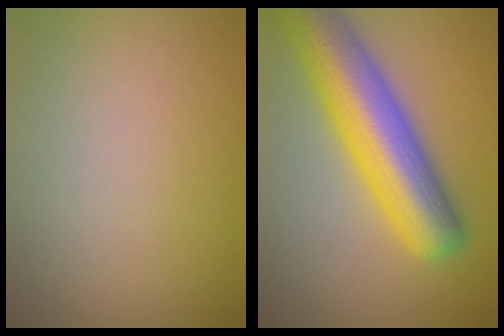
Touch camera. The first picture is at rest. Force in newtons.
{"total": 10.4, "press": 10.4, "slide": 0.4}